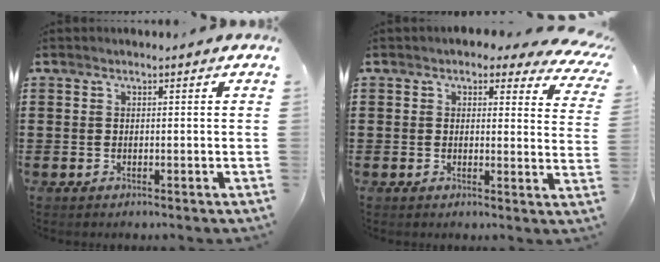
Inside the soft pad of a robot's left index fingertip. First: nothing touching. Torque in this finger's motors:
{"motor_torque": [2.14, 0.00, -0.65, -0.21]}